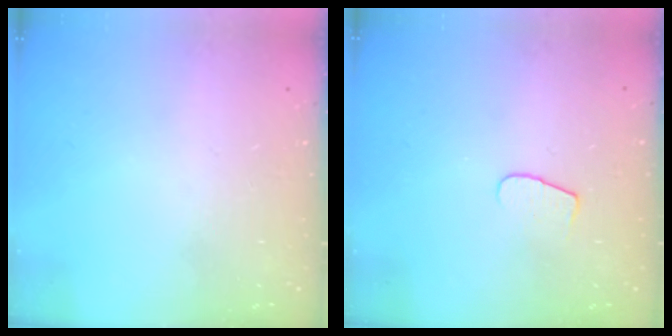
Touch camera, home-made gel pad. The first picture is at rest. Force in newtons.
{"total": 5.9, "press": 5.9, "slide": 0.6}